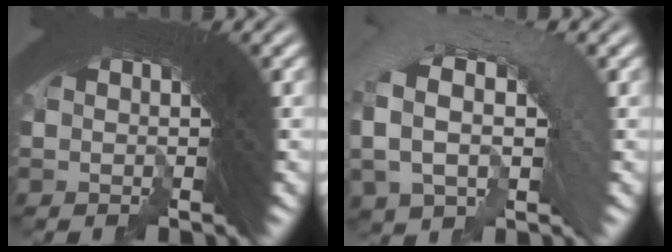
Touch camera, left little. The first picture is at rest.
{"total": 4.7, "force": [-3.0, 3.5, 0.7], "torque": [-0.028, 0.006, -0.052]}